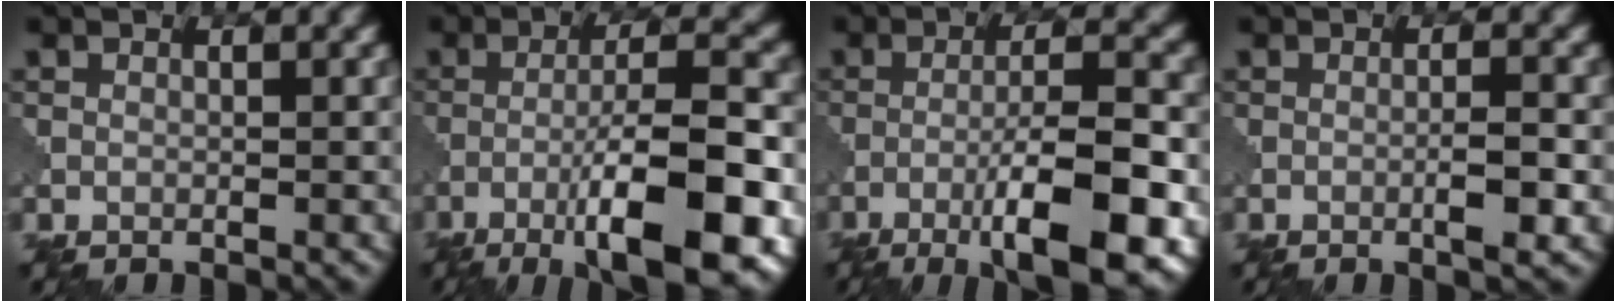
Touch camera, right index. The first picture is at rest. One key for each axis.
{"total": 11.6, "fx": -5.1, "fy": 2.4, "fz": 10.1, "tx": -0.159, "ty": 0.004, "tz": -0.085}
{"total": 10.3, "fx": -4.5, "fy": 2.1, "fz": 9.1, "tx": -0.140, "ty": 0.003, "tz": -0.071}
{"total": 2.6, "fx": -0.8, "fy": 0.3, "fz": 2.5, "tx": -0.037, "ty": 0.005, "tz": -0.016}